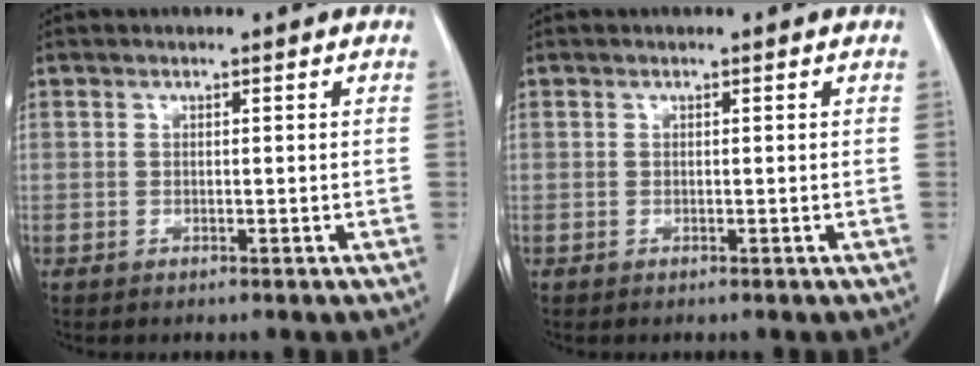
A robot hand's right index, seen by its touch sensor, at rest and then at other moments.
{"total": 0.0}